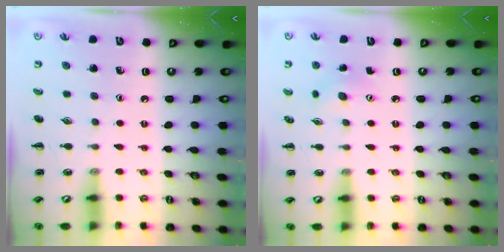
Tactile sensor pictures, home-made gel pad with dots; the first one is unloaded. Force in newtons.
{"total": 3.2, "press": 3.0, "slide": 0.9}